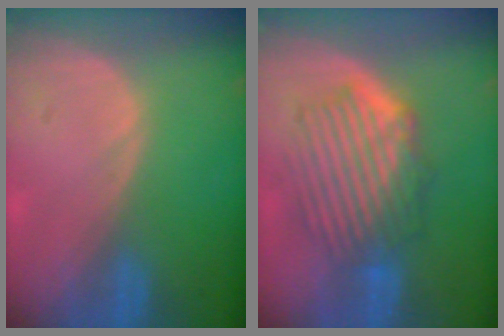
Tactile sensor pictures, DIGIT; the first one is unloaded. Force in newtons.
{"total": 8.7, "press": 7.9, "slide": 3.6}